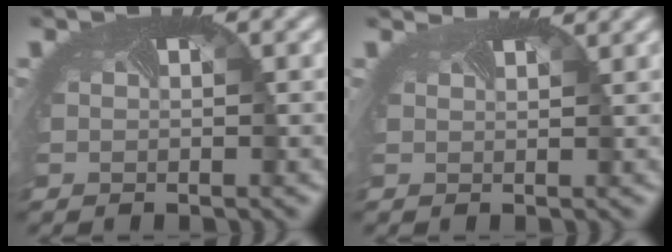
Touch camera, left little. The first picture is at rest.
{"total": 1.4, "force": [1.3, -0.2, 0.0], "torque": [-0.002, 0.000, 0.019]}